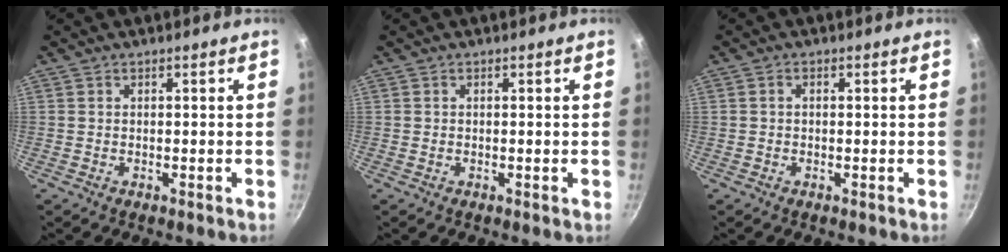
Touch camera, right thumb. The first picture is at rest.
{"total": 0.0}
{"total": 1.0, "force": [0.1, 0.8, 0.6], "torque": [-0.011, 0.005, 0.001]}